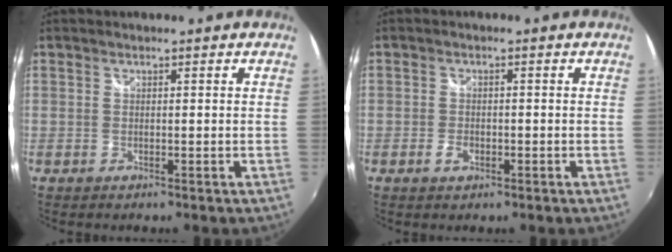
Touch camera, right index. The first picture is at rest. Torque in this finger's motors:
{"motor_torque": [0.22, -0.02, 0.08, 0.01]}